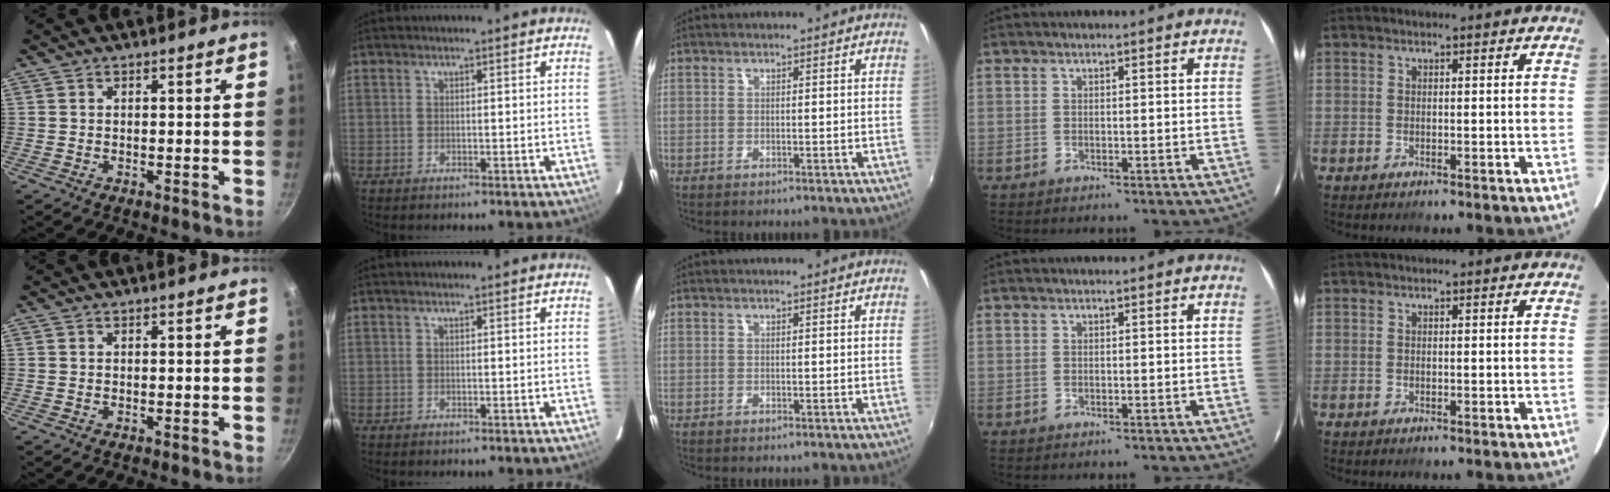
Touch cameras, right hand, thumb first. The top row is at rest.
{}